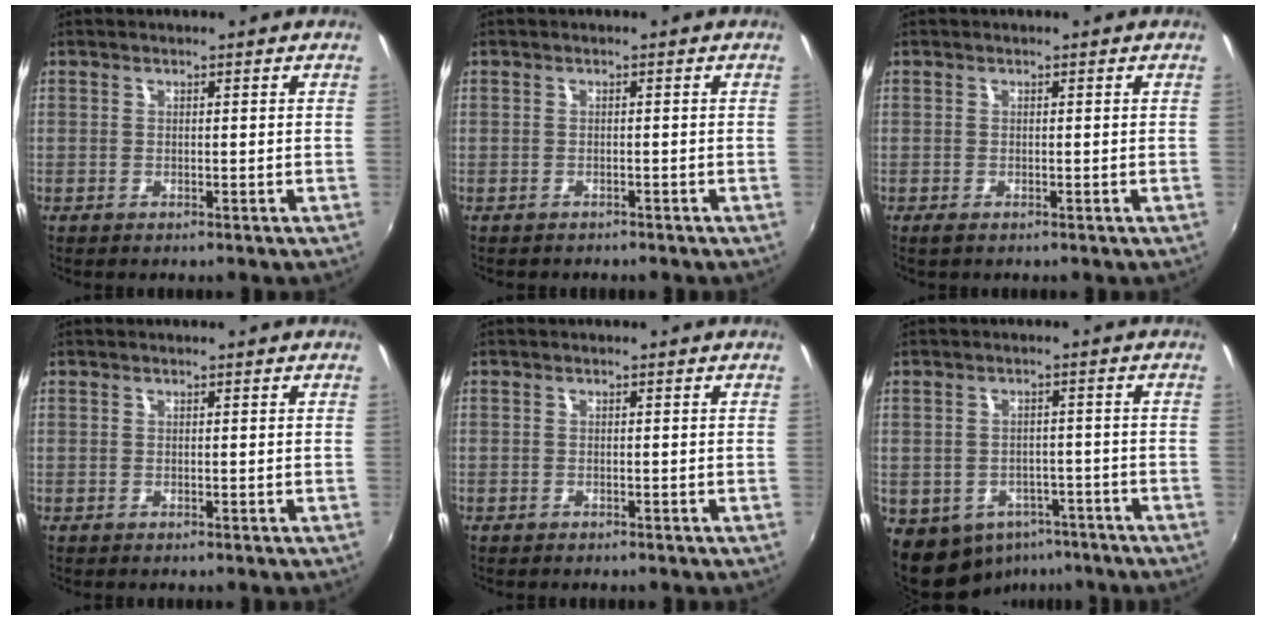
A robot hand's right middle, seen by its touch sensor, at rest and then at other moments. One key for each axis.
{"total": 1.1, "fx": -0.9, "fy": 0.7, "fz": 0.0, "tx": -0.005, "ty": 0.001, "tz": -0.014}
{"total": 0.7, "fx": -0.4, "fy": 0.4, "fz": 0.4, "tx": -0.008, "ty": -0.004, "tz": -0.006}
{"total": 0.0}
{"total": 0.8, "fx": -0.6, "fy": 0.5, "fz": 0.0, "tx": -0.003, "ty": 0.004, "tz": -0.010}
{"total": 9.6, "fx": -5.6, "fy": 7.1, "fz": 3.3, "tx": -0.080, "ty": -0.004, "tz": -0.062}